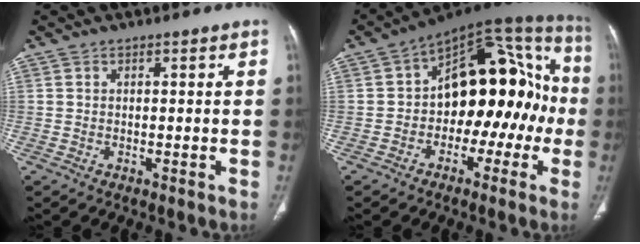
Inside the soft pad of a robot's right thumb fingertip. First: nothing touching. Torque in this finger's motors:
{"motor_torque": [1.18, 1.21, 0.17, -0.02, 0.31]}